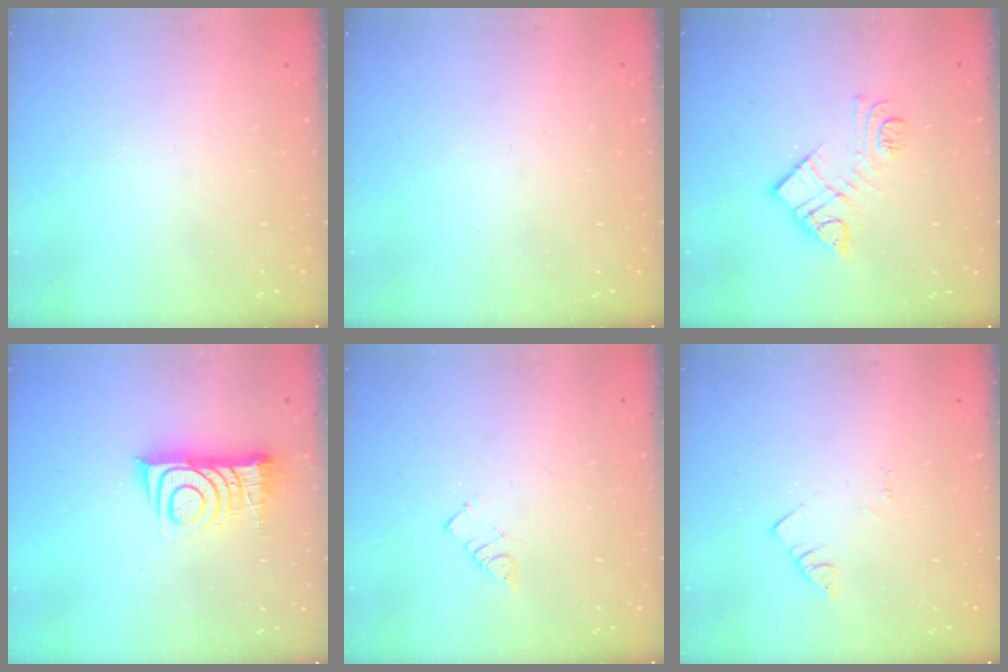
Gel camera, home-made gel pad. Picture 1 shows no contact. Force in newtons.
{"total": 0.0}
{"total": 12.4, "press": 12.4, "slide": 0.7}
{"total": 11.2, "press": 11.2, "slide": 1.0}
{"total": 2.9, "press": 2.9, "slide": 0.2}
{"total": 1.7, "press": 1.7, "slide": 0.3}